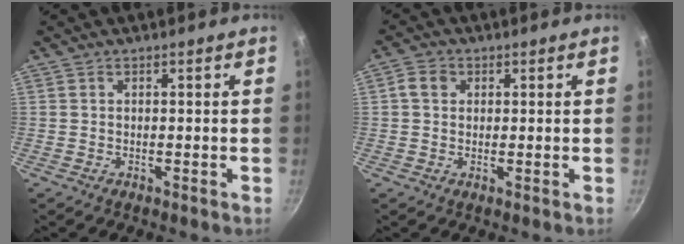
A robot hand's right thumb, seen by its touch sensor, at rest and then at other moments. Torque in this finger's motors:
{"motor_torque": [0.09, 0.08, 0.14, -0.12, 0.14]}